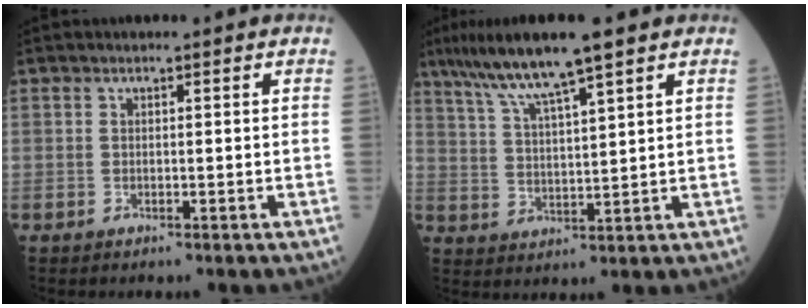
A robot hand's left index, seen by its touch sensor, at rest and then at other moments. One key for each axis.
{"total": 9.7, "fx": 7.1, "fy": -0.1, "fz": 6.6, "tx": -0.126, "ty": 0.012, "tz": 0.128}